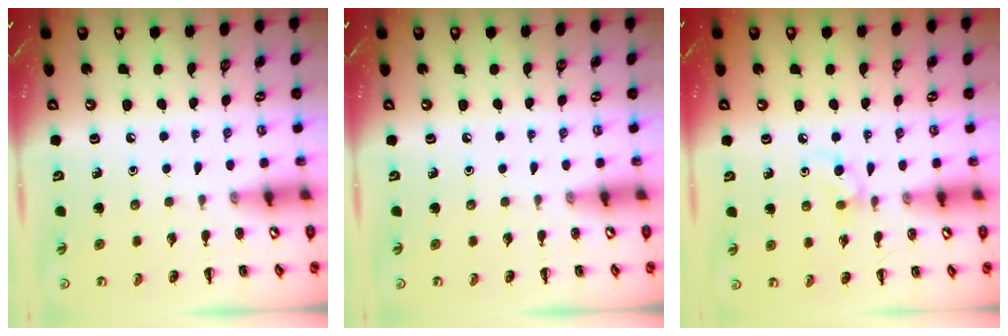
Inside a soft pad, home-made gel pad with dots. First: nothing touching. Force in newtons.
{"total": 0.0}
{"total": 4.5, "press": 4.2, "slide": 1.5}